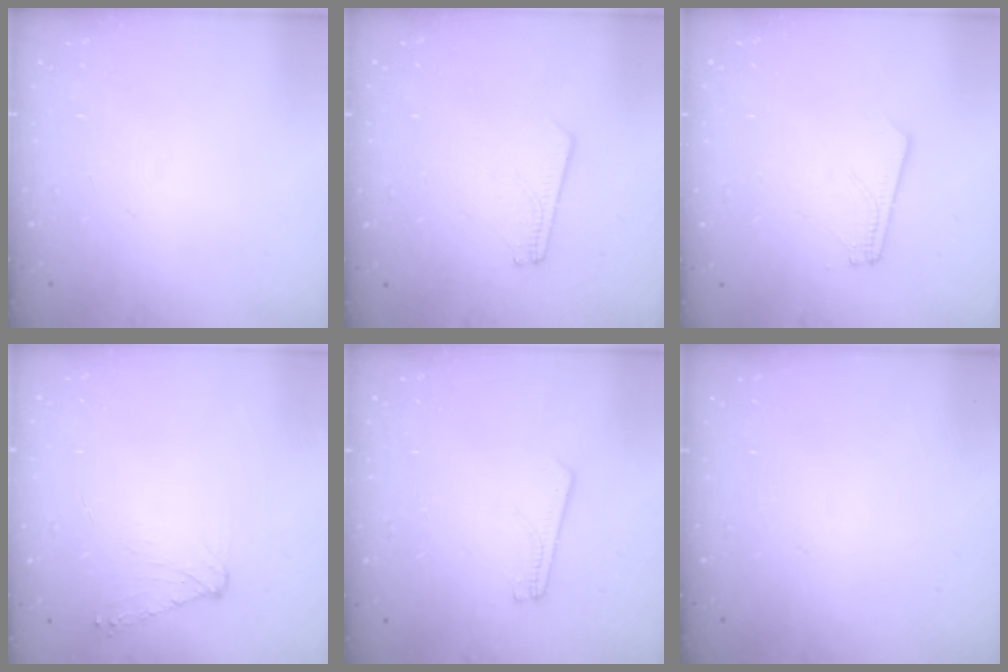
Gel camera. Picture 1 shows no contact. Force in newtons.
{"total": 2.2, "press": 2.2, "slide": 0.3}
{"total": 2.4, "press": 2.4, "slide": 0.4}
{"total": 5.4, "press": 5.4, "slide": 0.8}
{"total": 2.1, "press": 2.1, "slide": 0.3}
{"total": 0.0}